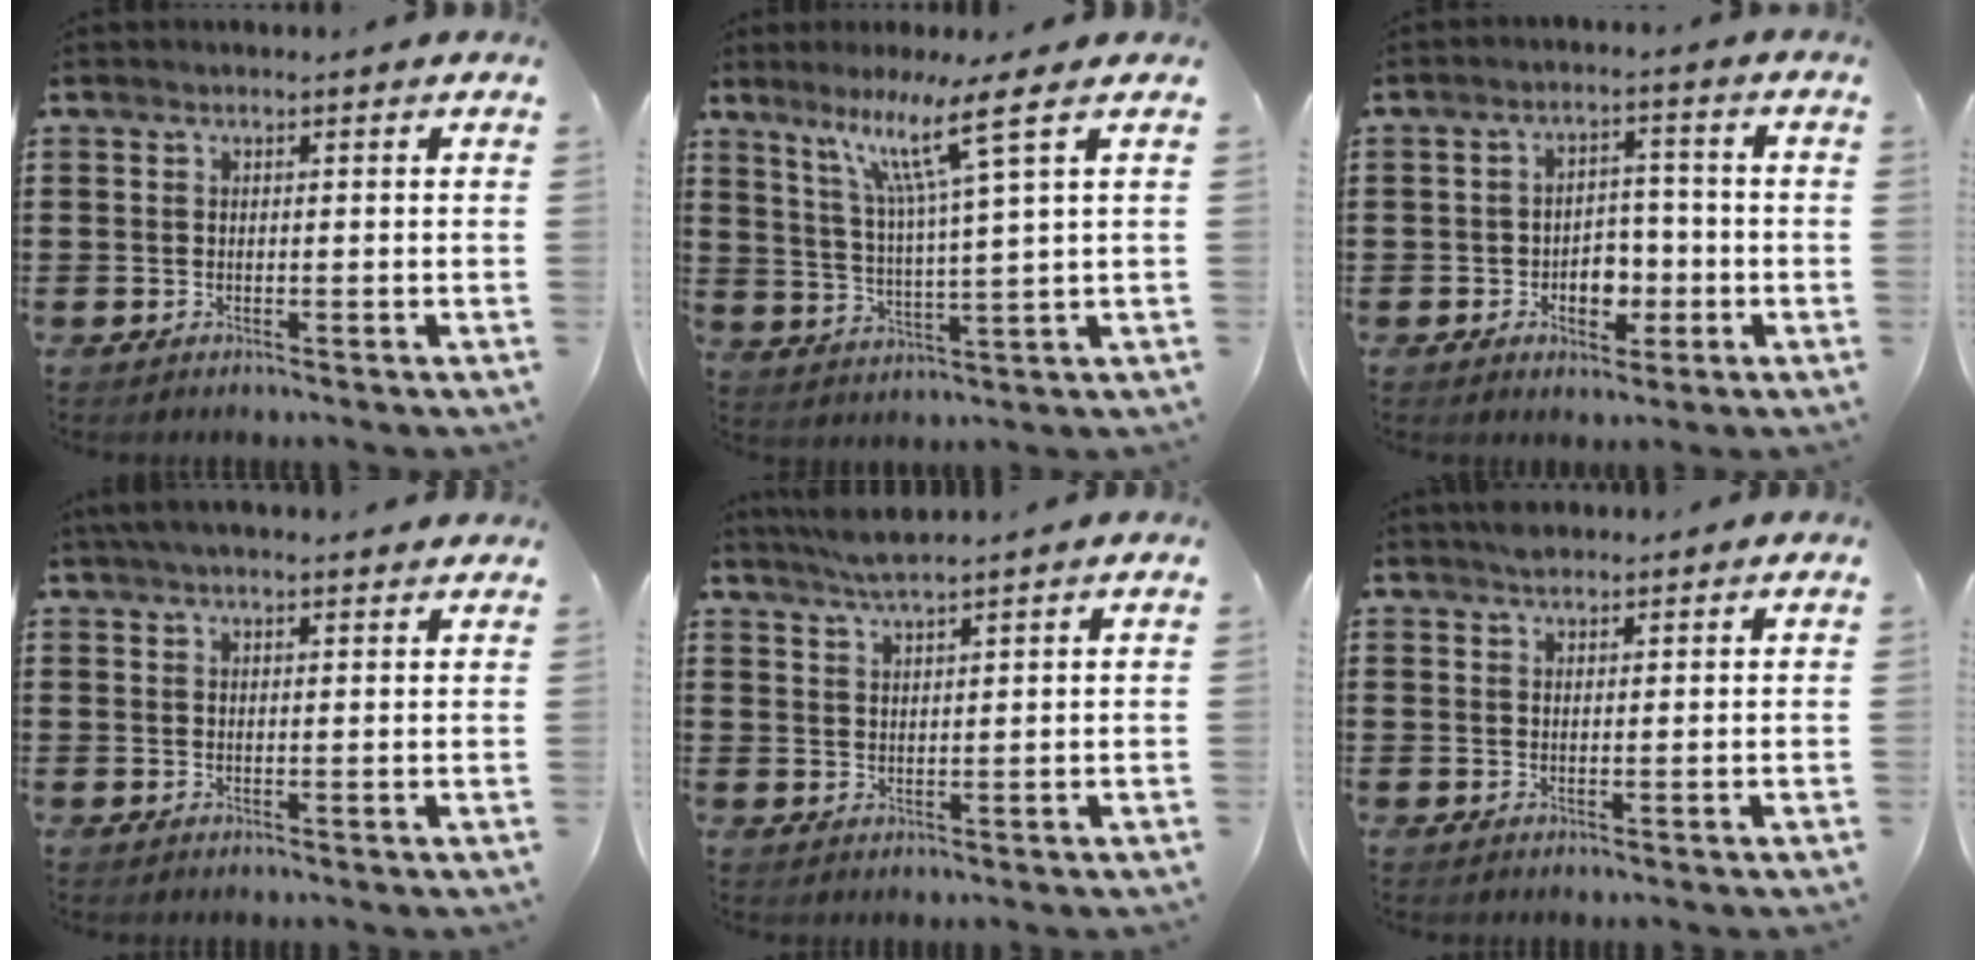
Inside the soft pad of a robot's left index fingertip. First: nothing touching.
{"total": 9.7, "force": [5.8, -0.6, 7.8], "torque": [-0.168, -0.011, 0.094]}
{"total": 4.6, "force": [-1.8, 3.3, 2.7], "torque": [-0.045, 0.007, -0.037]}
{"total": 2.8, "force": [2.5, 0.3, 1.4], "torque": [-0.031, 0.004, 0.046]}
{"total": 3.4, "force": [3.1, 0.0, 1.5], "torque": [-0.036, -0.003, 0.056]}
{"total": 1.8, "force": [1.6, 0.6, 0.5], "torque": [-0.013, 0.001, 0.031]}